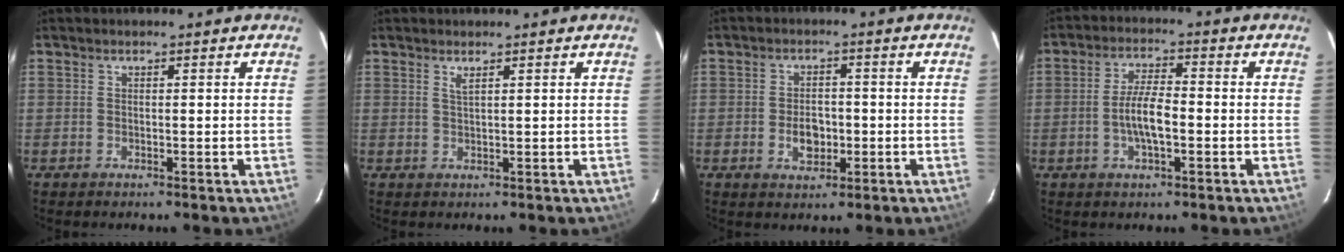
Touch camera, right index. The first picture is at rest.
{"total": 1.1, "force": [0.8, 0.0, 0.8], "torque": [-0.017, 0.000, 0.014]}
{"total": 4.7, "force": [-1.2, 3.3, 3.2], "torque": [-0.058, 0.003, -0.015]}
{"total": 6.3, "force": [-1.5, 1.9, 5.7], "torque": [-0.114, 0.003, -0.028]}